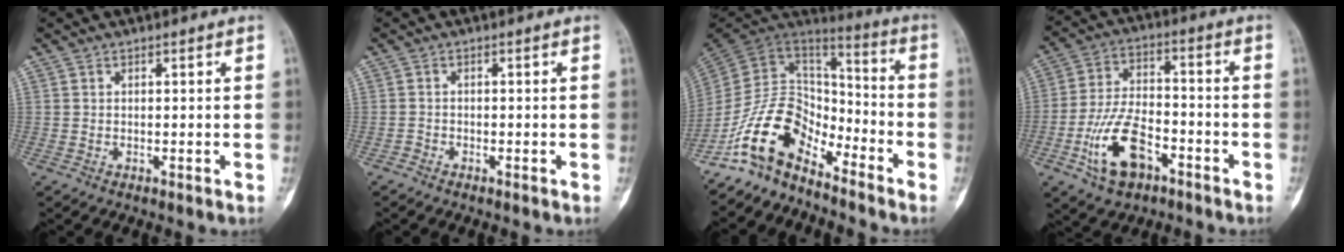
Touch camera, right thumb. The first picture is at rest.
{"total": 0.7, "force": [-0.6, 0.2, -0.3], "torque": [0.001, 0.001, -0.021]}
{"total": 13.8, "force": [-9.9, 7.2, 6.4], "torque": [-0.099, 0.104, -0.199]}
{"total": 12.8, "force": [-5.9, 6.9, 8.9], "torque": [-0.166, 0.035, -0.109]}